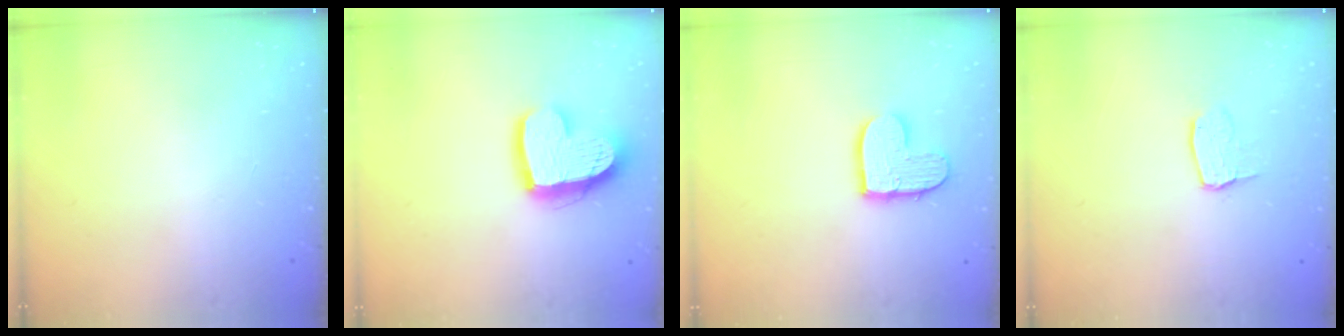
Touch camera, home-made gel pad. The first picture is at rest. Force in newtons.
{"total": 14.9, "press": 14.8, "slide": 1.4}
{"total": 10.1, "press": 10.1, "slide": 0.7}
{"total": 3.0, "press": 3.0, "slide": 0.2}